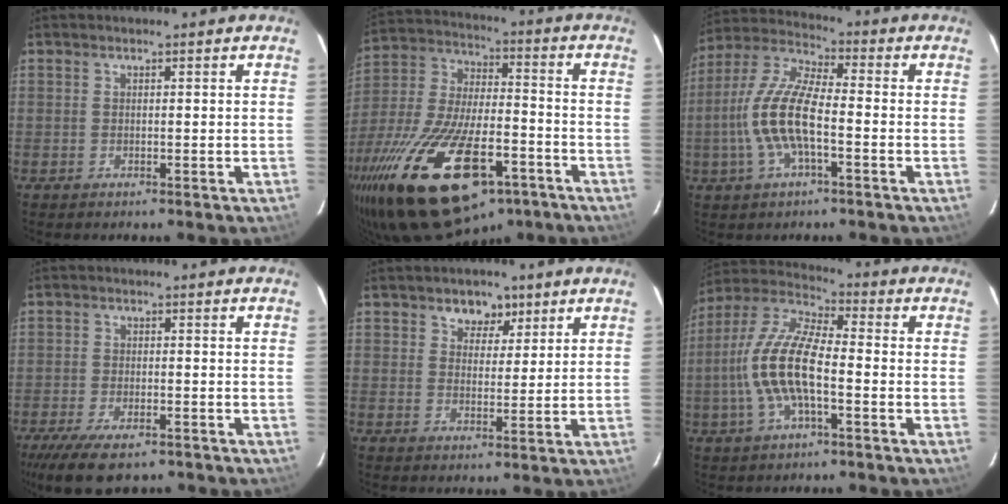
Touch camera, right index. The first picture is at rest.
{"total": 32.5, "force": [-18.5, 14.4, 22.6], "torque": [-0.460, -0.047, -0.291]}
{"total": 12.9, "force": [-3.2, 4.2, 11.8], "torque": [-0.249, 0.001, -0.065]}
{"total": 11.1, "force": [-8.1, 4.1, 6.5], "torque": [-0.155, -0.032, -0.137]}
{"total": 5.0, "force": [2.9, 3.6, 1.6], "torque": [-0.014, -0.001, 0.044]}
{"total": 13.9, "force": [-3.1, 4.8, 12.7], "torque": [-0.264, 0.002, -0.065]}